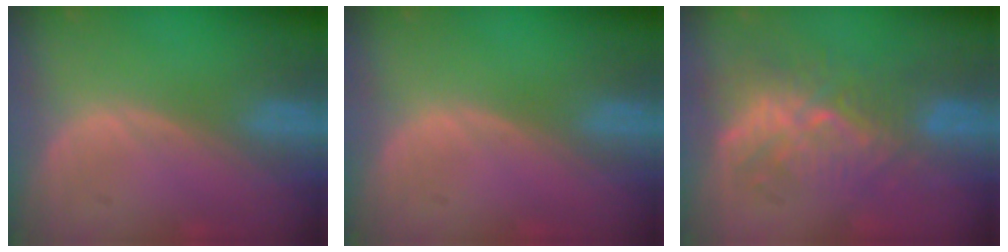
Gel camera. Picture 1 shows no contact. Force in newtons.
{"total": 0.0}
{"total": 9.6, "press": 8.6, "slide": 4.1}